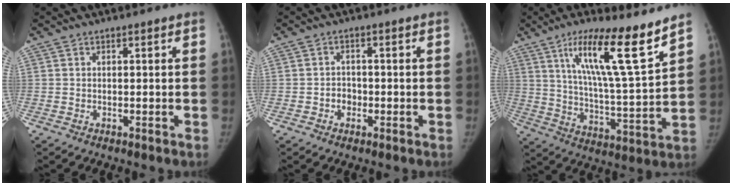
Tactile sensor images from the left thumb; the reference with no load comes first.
{"total": 2.5, "force": [-0.8, 2.2, 1.0], "torque": [-0.001, 0.008, -0.017]}
{"total": 17.5, "force": [10.9, 2.0, 13.6], "torque": [-0.211, -0.064, 0.187]}